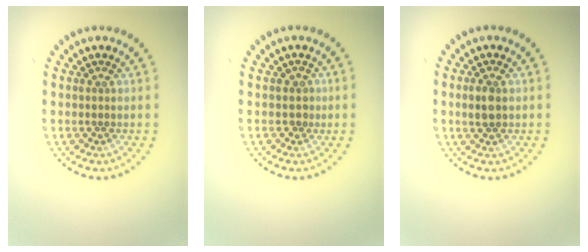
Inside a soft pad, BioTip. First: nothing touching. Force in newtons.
{"total": 0.9, "press": 0.5, "slide": 0.8}
{"total": 1.8, "press": 1.8, "slide": 0.2}